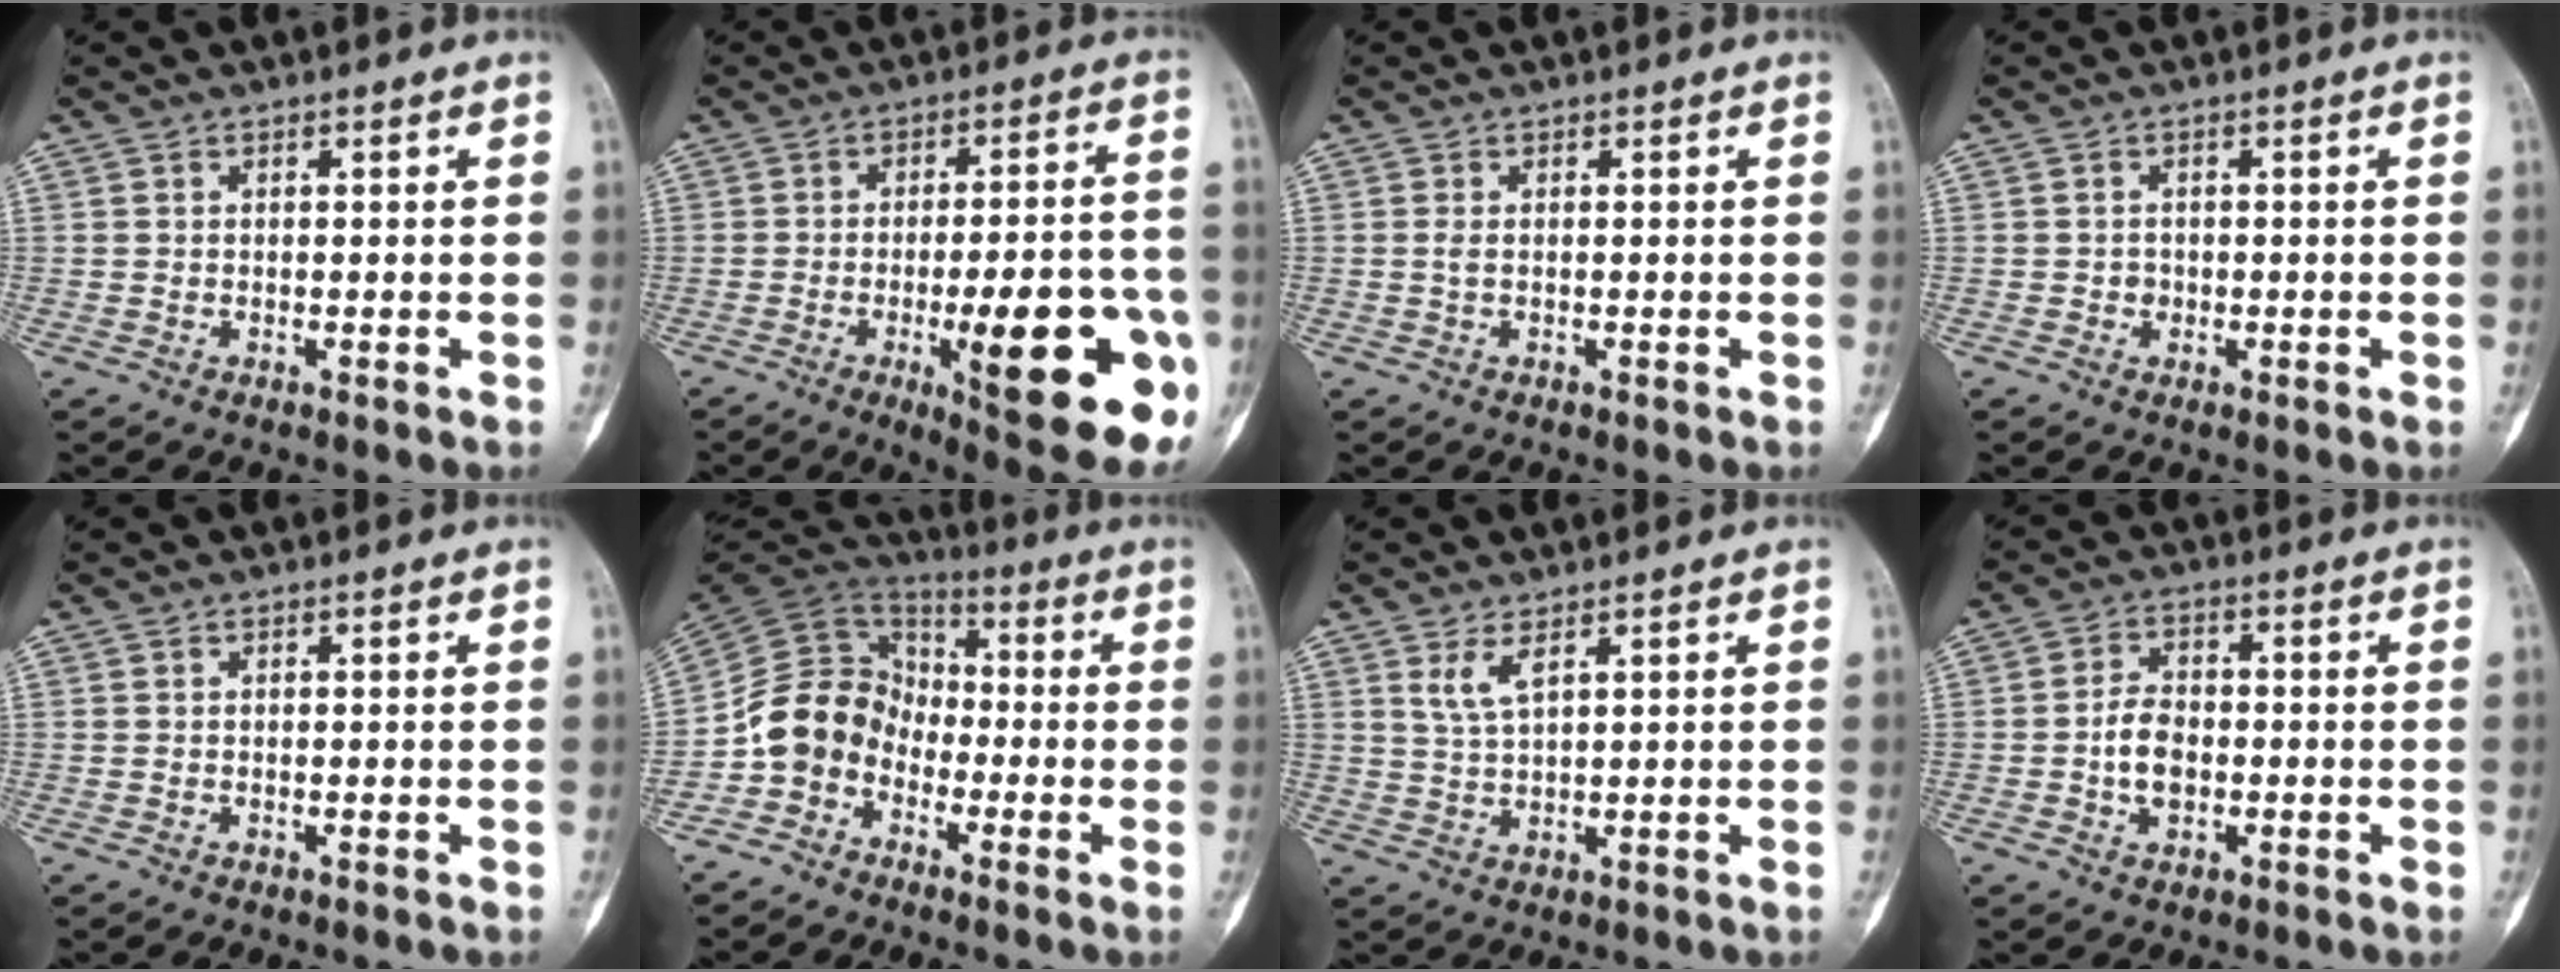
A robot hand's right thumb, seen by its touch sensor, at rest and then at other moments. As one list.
[{"total": 20.9, "force": [-6.5, 5.8, 19.0], "torque": [-0.203, 0.008, -0.070]}, {"total": 0.8, "force": [0.0, 0.2, 0.7], "torque": [-0.018, -0.002, 0.001]}, {"total": 1.3, "force": [-0.3, 1.2, 0.3], "torque": [0.001, 0.006, -0.003]}, {"total": 0.0}, {"total": 10.3, "force": [-4.1, 9.0, 3.0], "torque": [-0.044, 0.071, -0.097]}, {"total": 2.5, "force": [2.1, 0.9, 0.9], "torque": [-0.033, -0.007, 0.050]}, {"total": 5.8, "force": [-1.1, 3.9, 4.2], "torque": [-0.068, 0.014, -0.021]}]